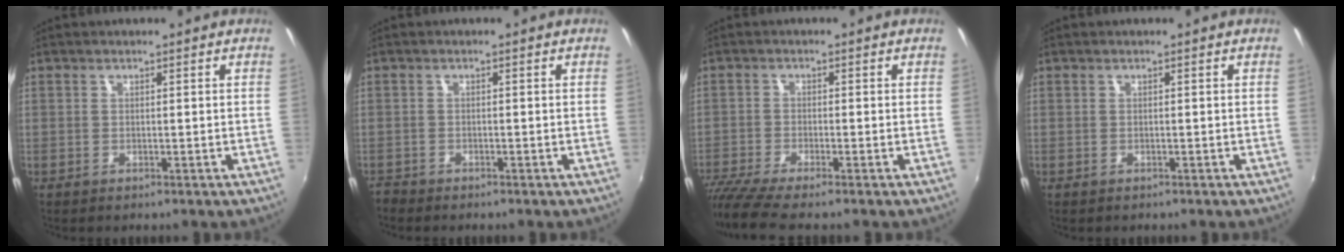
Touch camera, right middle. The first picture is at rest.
{"total": 2.1, "force": [-1.9, 0.7, 0.1], "torque": [-0.010, -0.008, -0.040]}
{"total": 7.1, "force": [-6.2, -0.3, 3.5], "torque": [-0.087, -0.036, -0.112]}
{"total": 0.0}